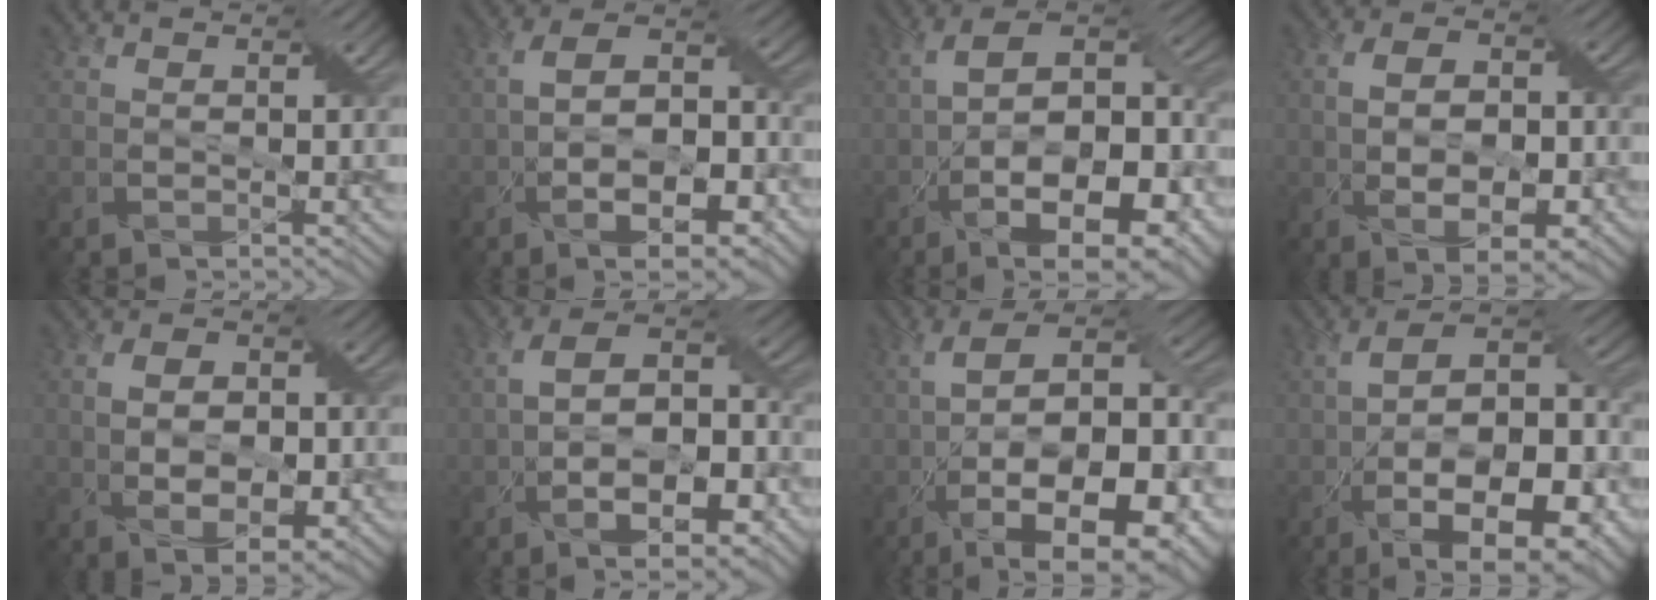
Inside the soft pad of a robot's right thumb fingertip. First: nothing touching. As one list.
[{"total": 11.6, "force": [-3.5, 5.9, 9.3], "torque": [-0.157, -0.007, -0.054]}, {"total": 16.8, "force": [-5.9, 7.7, 13.7], "torque": [-0.230, -0.013, -0.085]}, {"total": 8.7, "force": [-1.6, 5.0, 6.9], "torque": [-0.113, -0.006, -0.019]}, {"total": 7.7, "force": [-1.1, 4.6, 6.1], "torque": [-0.095, -0.002, -0.013]}, {"total": 13.1, "force": [-4.1, 6.9, 10.4], "torque": [-0.175, -0.016, -0.059]}, {"total": 18.5, "force": [-6.3, 7.7, 15.6], "torque": [-0.246, -0.004, -0.089]}, {"total": 16.3, "force": [-6.0, 7.1, 13.5], "torque": [-0.221, -0.009, -0.088]}]